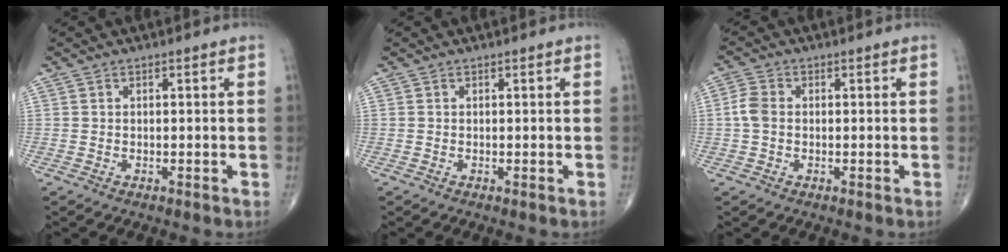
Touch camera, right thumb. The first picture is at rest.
{"total": 0.0}
{"total": 3.4, "force": [-0.1, 2.5, 2.4], "torque": [-0.055, 0.008, -0.010]}